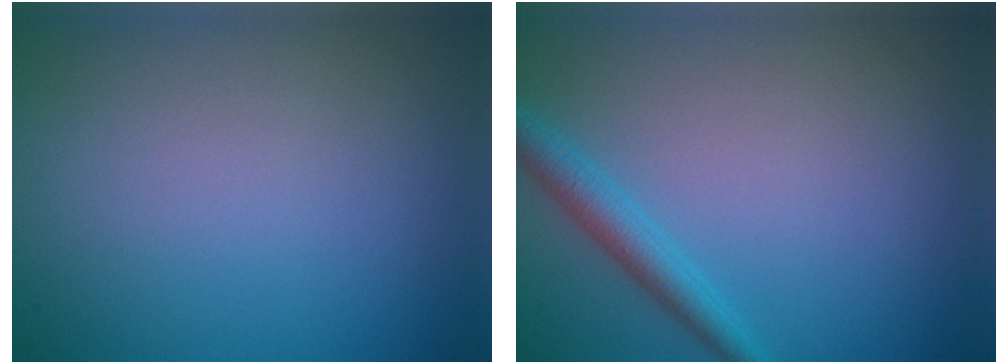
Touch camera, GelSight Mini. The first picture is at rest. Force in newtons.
{"total": 2.6, "press": 2.6, "slide": 0.1}